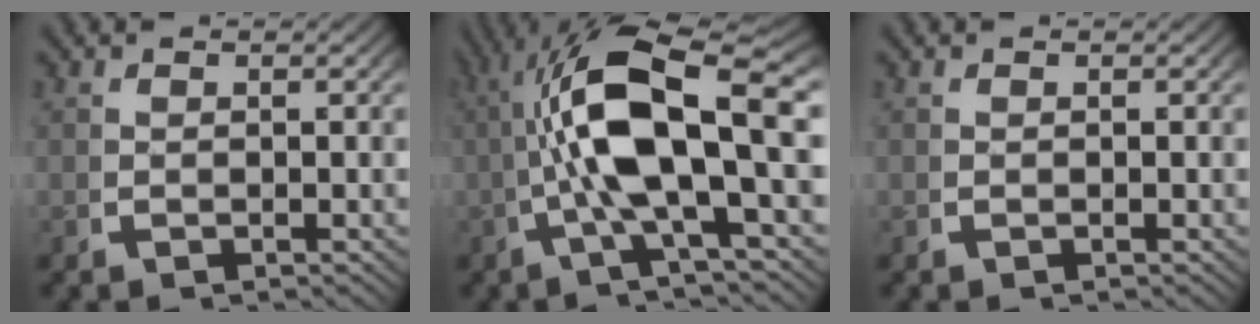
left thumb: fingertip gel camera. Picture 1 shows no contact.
{"total": 12.0, "force": [0.8, 4.6, 11.0], "torque": [-0.210, 0.003, 0.013]}
{"total": 0.0}